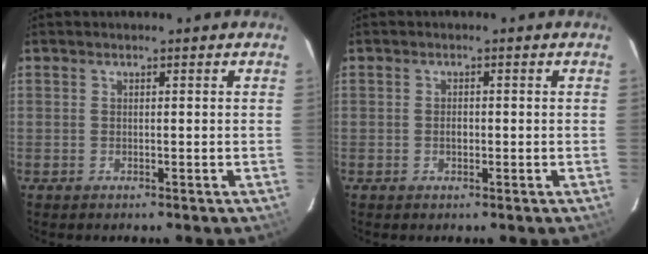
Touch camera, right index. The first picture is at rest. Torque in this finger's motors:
{"motor_torque": [0.61, -0.09, 0.29, 0.05]}